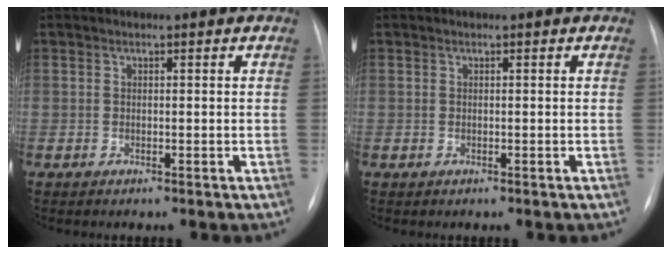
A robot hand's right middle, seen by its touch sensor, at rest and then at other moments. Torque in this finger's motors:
{"motor_torque": [-0.35, 0.03, 0.08, 0.01]}